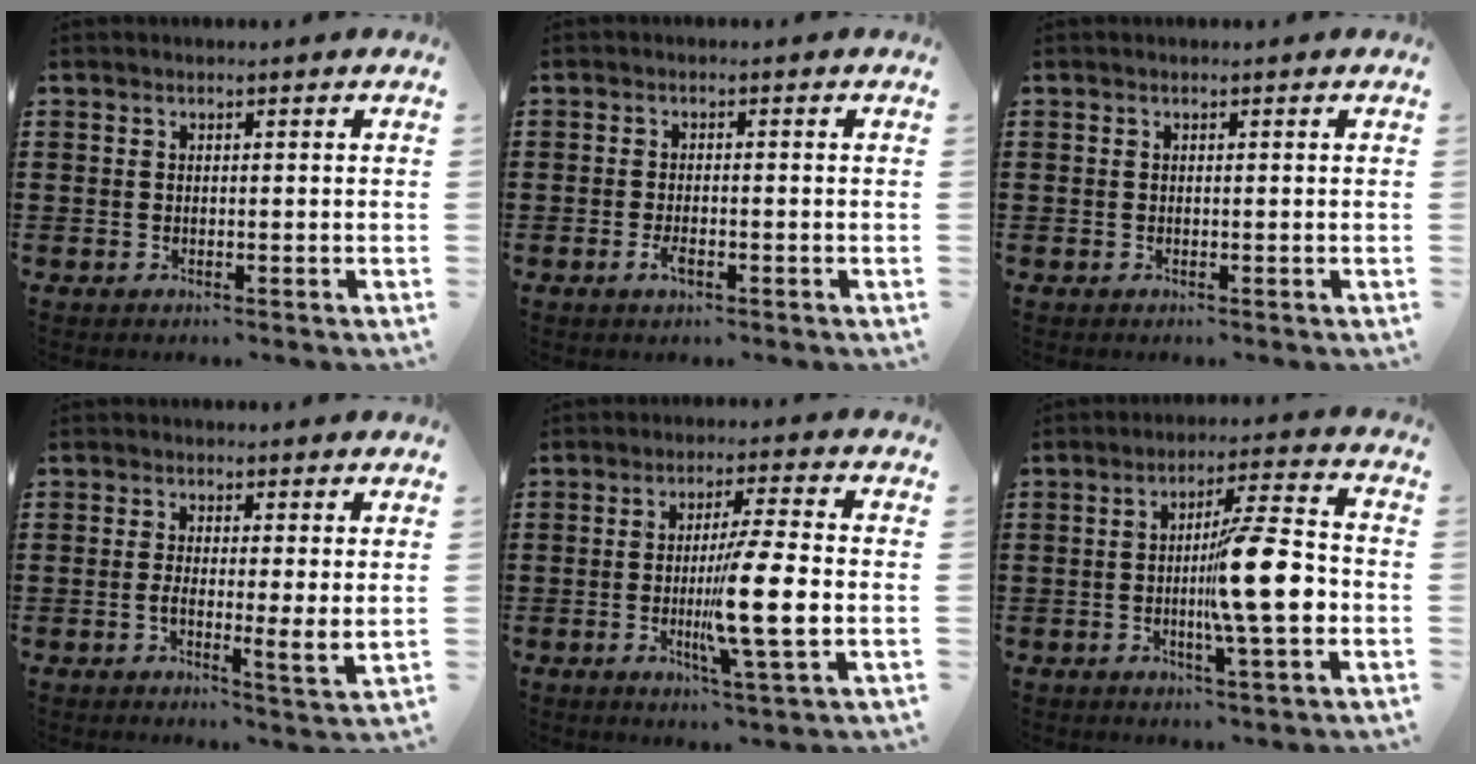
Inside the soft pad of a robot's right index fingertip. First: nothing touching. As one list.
[{"total": 2.3, "force": [-1.0, 0.8, 1.8], "torque": [-0.041, -0.001, -0.021]}, {"total": 0.0}, {"total": 3.6, "force": [0.3, 0.7, 3.5], "torque": [-0.060, -0.007, 0.004]}, {"total": 10.0, "force": [-1.7, 0.0, 9.9], "torque": [-0.187, -0.020, -0.037]}, {"total": 11.5, "force": [-1.7, 1.8, 11.2], "torque": [-0.170, -0.009, -0.035]}]